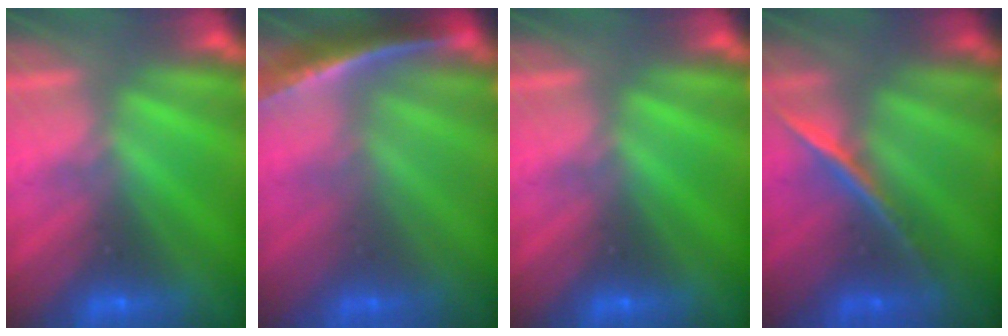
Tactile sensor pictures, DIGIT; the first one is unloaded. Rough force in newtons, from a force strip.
{"total": 1.2}
{"total": 0.0}
{"total": 1.9}